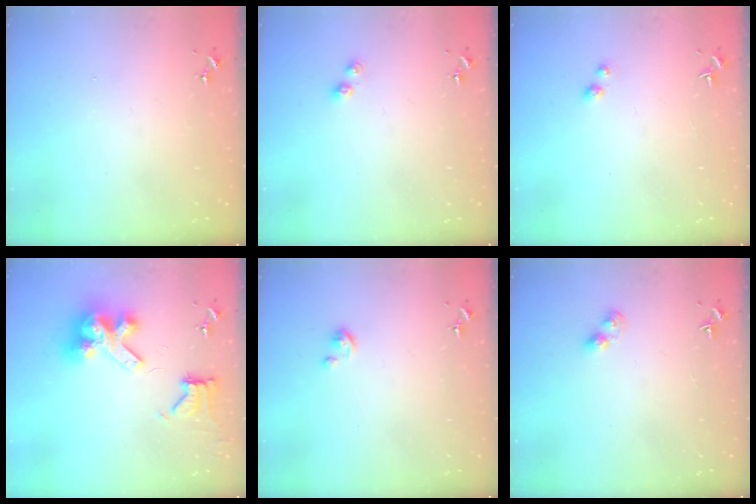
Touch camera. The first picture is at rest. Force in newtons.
{"total": 4.7, "press": 4.7, "slide": 0.3}
{"total": 2.9, "press": 2.9, "slide": 0.2}
{"total": 13.0, "press": 12.8, "slide": 1.8}
{"total": 2.7, "press": 2.6, "slide": 0.3}
{"total": 4.2, "press": 4.2, "slide": 0.4}